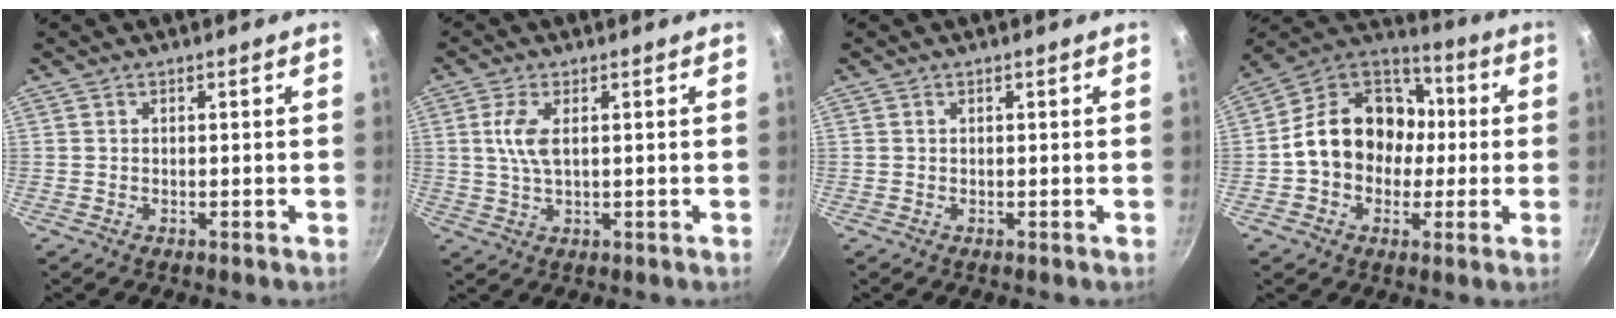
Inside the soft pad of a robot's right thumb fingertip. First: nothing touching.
{"total": 5.2, "force": [1.1, 2.1, 4.6], "torque": [-0.100, 0.001, 0.023]}
{"total": 0.0}
{"total": 17.7, "force": [-0.2, 14.4, 10.2], "torque": [-0.129, 0.046, -0.019]}